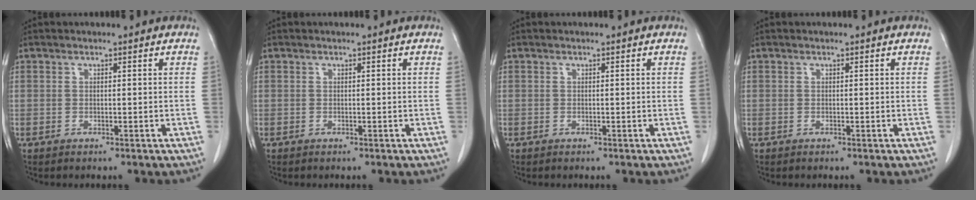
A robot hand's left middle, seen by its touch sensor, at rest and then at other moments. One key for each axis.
{"total": 0.0}
{"total": 0.0}
{"total": 0.0}